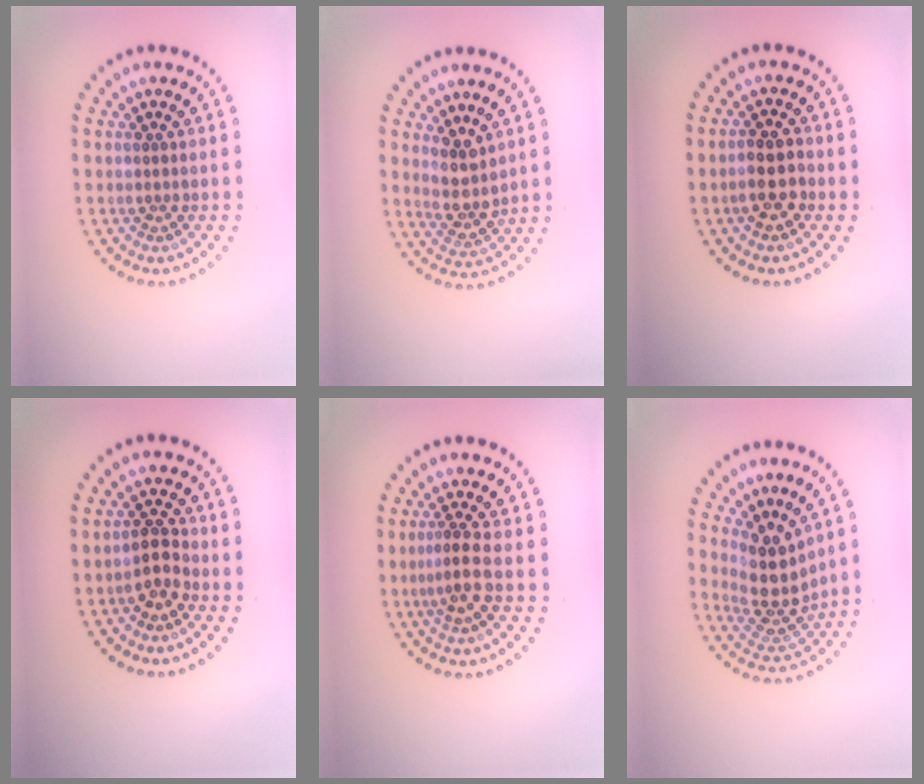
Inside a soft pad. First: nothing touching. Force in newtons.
{"total": 3.1, "press": 2.5, "slide": 1.9}
{"total": 2.7, "press": 2.6, "slide": 0.7}
{"total": 2.2, "press": 2.1, "slide": 0.8}
{"total": 2.6, "press": 1.9, "slide": 1.7}
{"total": 4.3, "press": 3.3, "slide": 2.8}